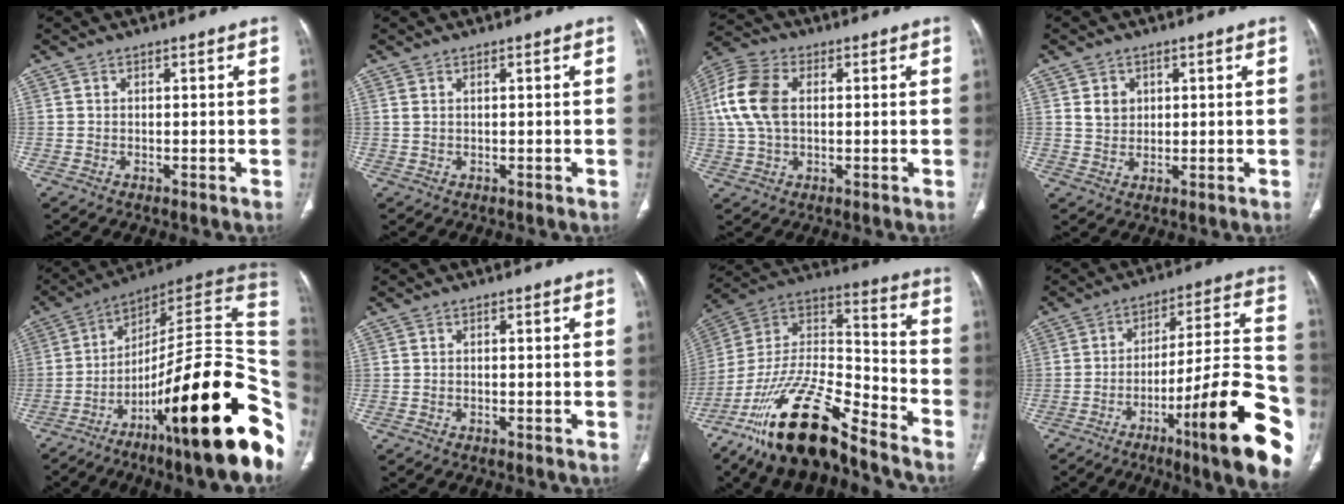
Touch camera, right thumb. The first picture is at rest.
{"total": 0.9, "force": [0.4, 0.4, 0.7], "torque": [-0.021, 0.010, 0.015]}
{"total": 11.7, "force": [1.7, 7.5, 8.8], "torque": [-0.195, 0.019, 0.030]}
{"total": 3.6, "force": [1.3, 3.0, 1.5], "torque": [-0.011, -0.008, 0.027]}
{"total": 32.8, "force": [-11.8, 7.8, 29.6], "torque": [-0.333, 0.081, -0.172]}
{"total": 0.0}
{"total": 22.2, "force": [-16.5, 6.3, 13.5], "torque": [-0.262, 0.073, -0.302]}
{"total": 24.5, "force": [-10.6, 4.0, 21.7], "torque": [-0.264, 0.066, -0.154]}